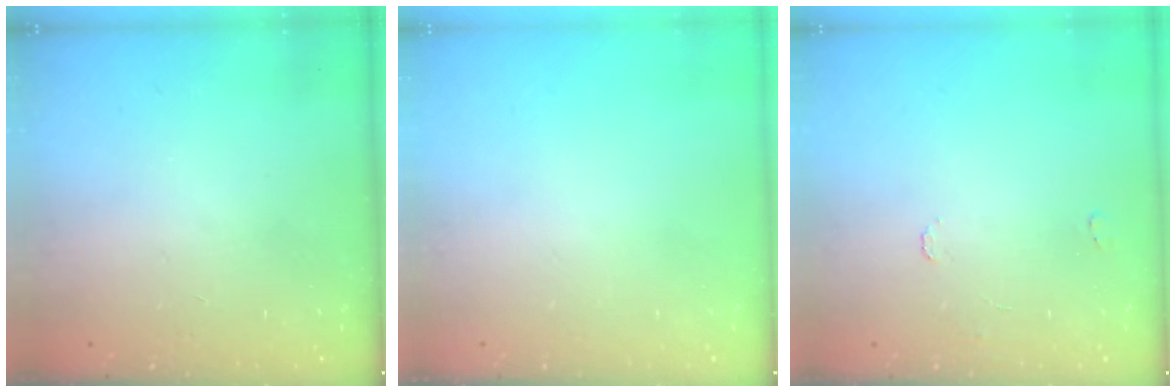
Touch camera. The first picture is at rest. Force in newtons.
{"total": 0.0}
{"total": 5.5, "press": 5.5, "slide": 0.4}